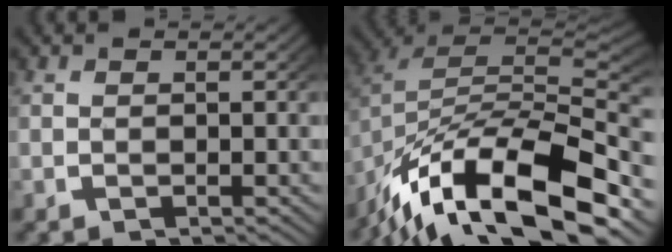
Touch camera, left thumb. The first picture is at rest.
{"total": 16.6, "force": [-5.0, 10.5, 11.8], "torque": [-0.228, -0.042, -0.061]}